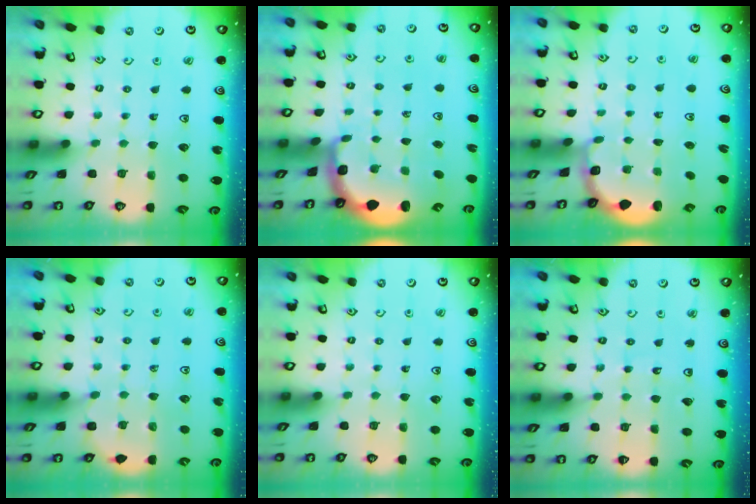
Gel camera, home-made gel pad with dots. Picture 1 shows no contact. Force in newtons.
{"total": 2.2, "press": 2.0, "slide": 0.8}
{"total": 1.9, "press": 1.8, "slide": 0.7}
{"total": 5.9, "press": 5.8, "slide": 1.1}
{"total": 0.0}
{"total": 2.9, "press": 2.9, "slide": 0.3}